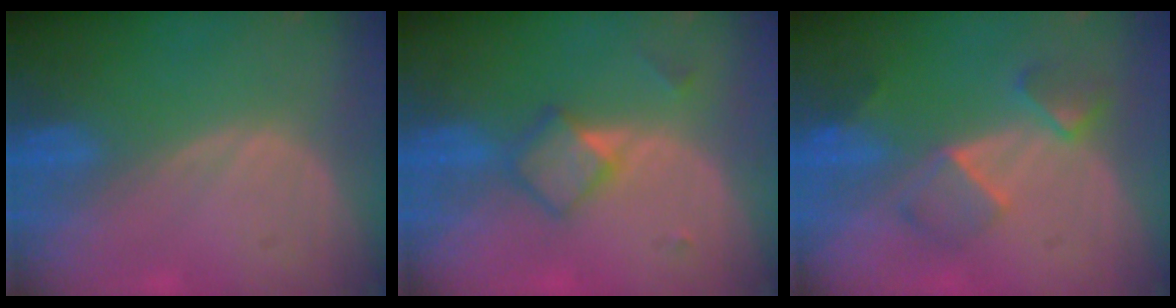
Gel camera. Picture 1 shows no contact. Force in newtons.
{"total": 4.7, "press": 4.4, "slide": 1.6}
{"total": 5.5, "press": 5.2, "slide": 1.7}